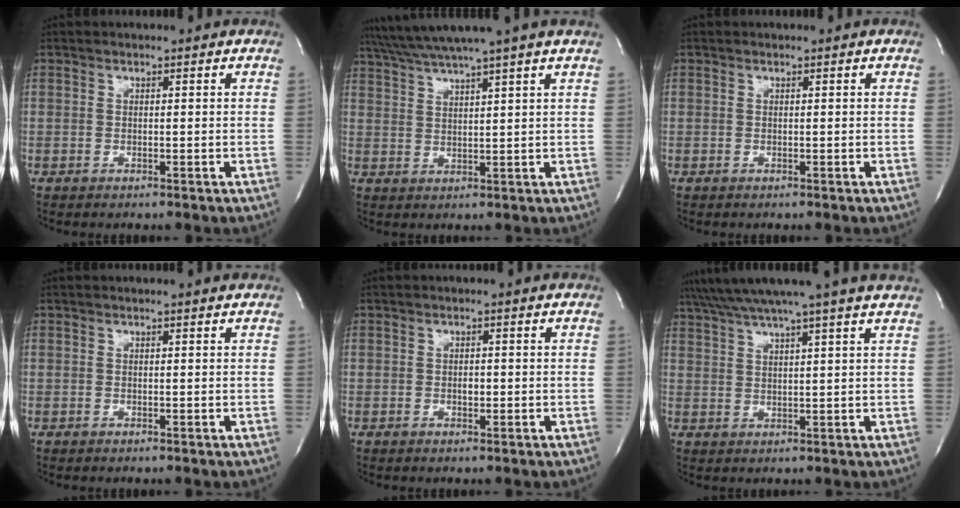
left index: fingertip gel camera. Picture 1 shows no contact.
{"total": 9.5, "force": [8.0, -2.2, 4.6], "torque": [-0.082, 0.012, 0.122]}
{"total": 0.0}
{"total": 0.9, "force": [0.9, -0.1, 0.2], "torque": [-0.014, 0.001, 0.010]}
{"total": 1.0, "force": [-0.1, 0.6, 0.8], "torque": [-0.018, 0.000, -0.002]}
{"total": 13.0, "force": [11.2, -1.9, 6.5], "torque": [-0.118, 0.007, 0.150]}